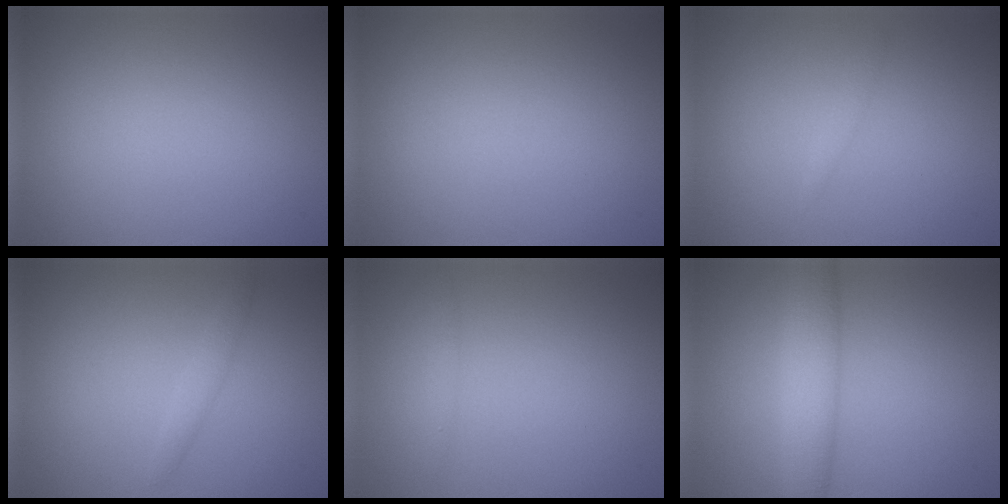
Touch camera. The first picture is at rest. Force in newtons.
{"total": 0.0}
{"total": 0.6, "press": 0.6, "slide": 0.0}
{"total": 1.2, "press": 1.2, "slide": 0.1}
{"total": 0.5, "press": 0.5, "slide": 0.0}
{"total": 4.2, "press": 4.2, "slide": 0.3}